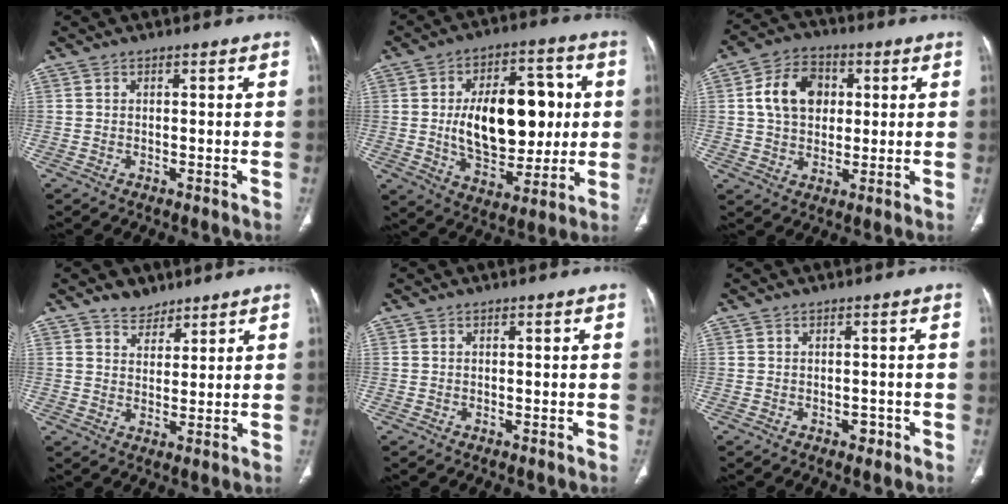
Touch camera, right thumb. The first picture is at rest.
{"total": 20.8, "force": [1.4, 12.1, 16.9], "torque": [-0.219, 0.007, 0.032]}
{"total": 11.3, "force": [2.2, 8.5, 7.1], "torque": [-0.100, 0.007, 0.035]}
{"total": 4.4, "force": [3.4, 2.7, 0.7], "torque": [0.011, -0.024, 0.057]}
{"total": 0.0}
{"total": 1.3, "force": [-0.5, 0.9, 0.7], "torque": [-0.001, 0.003, -0.007]}